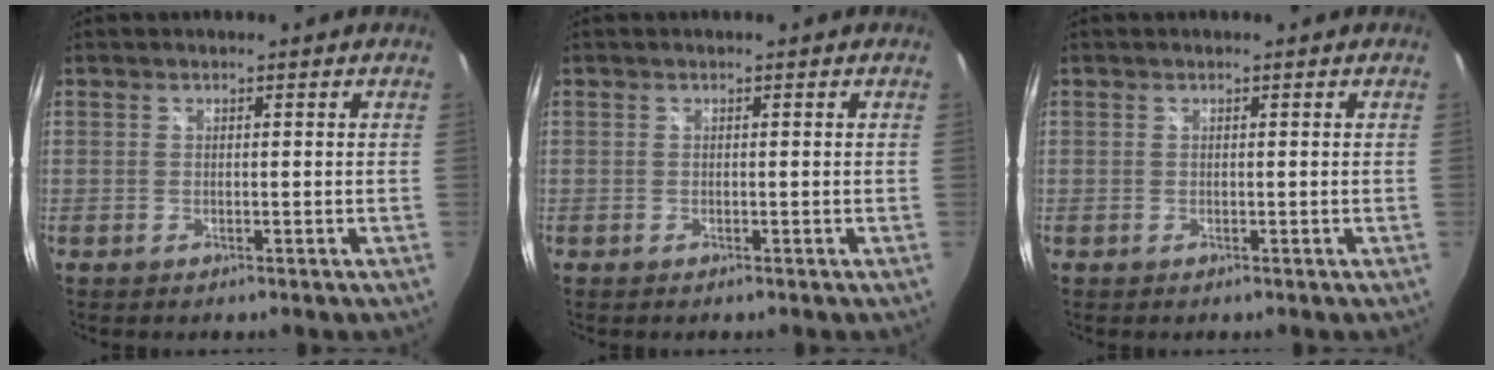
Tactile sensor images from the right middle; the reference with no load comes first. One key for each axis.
{"total": 0.0}
{"total": 0.0}